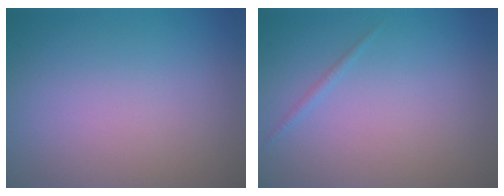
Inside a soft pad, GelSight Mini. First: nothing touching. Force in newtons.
{"total": 0.6, "press": 0.6, "slide": 0.0}